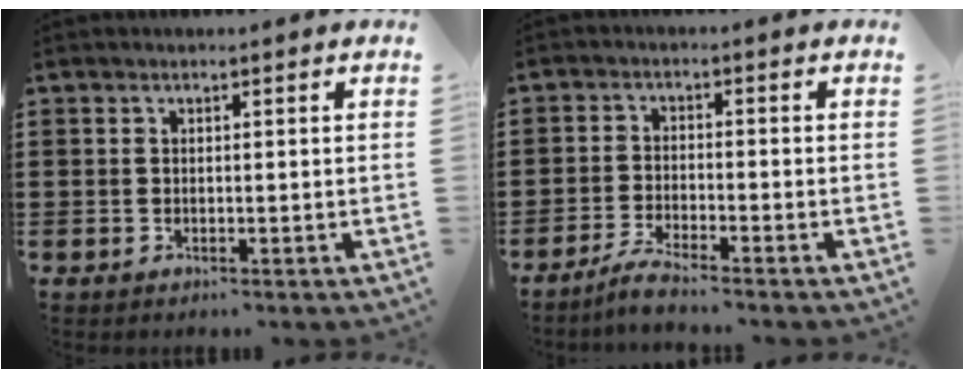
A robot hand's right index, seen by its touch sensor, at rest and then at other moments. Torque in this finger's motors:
{"motor_torque": [-0.24, 0.50, 0.04, 0.01]}